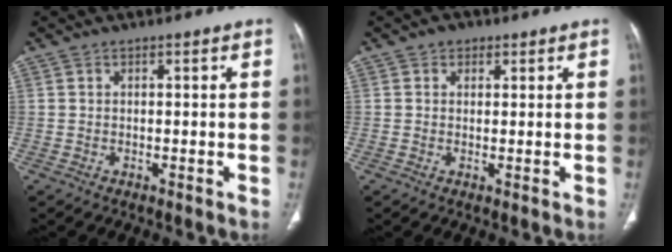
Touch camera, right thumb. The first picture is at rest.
{"total": 2.1, "force": [1.0, 1.8, 0.7], "torque": [0.006, -0.001, 0.009]}